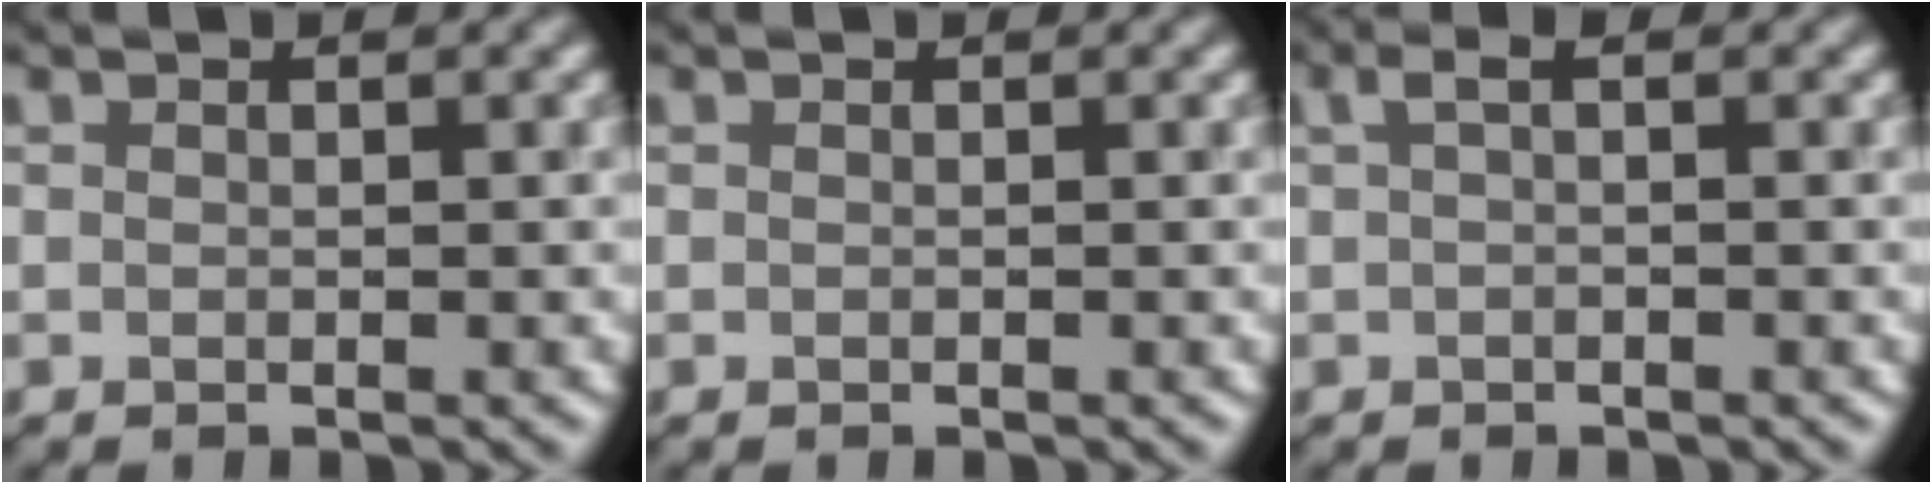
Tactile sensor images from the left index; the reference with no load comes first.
{"total": 0.0}
{"total": 1.0, "force": [0.4, 0.1, 0.9], "torque": [-0.017, 0.011, 0.009]}